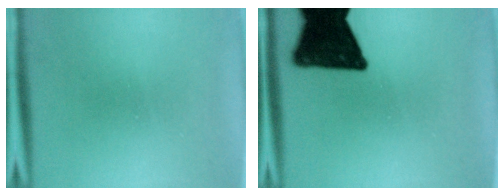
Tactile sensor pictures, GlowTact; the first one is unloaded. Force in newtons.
{"total": 18.1}